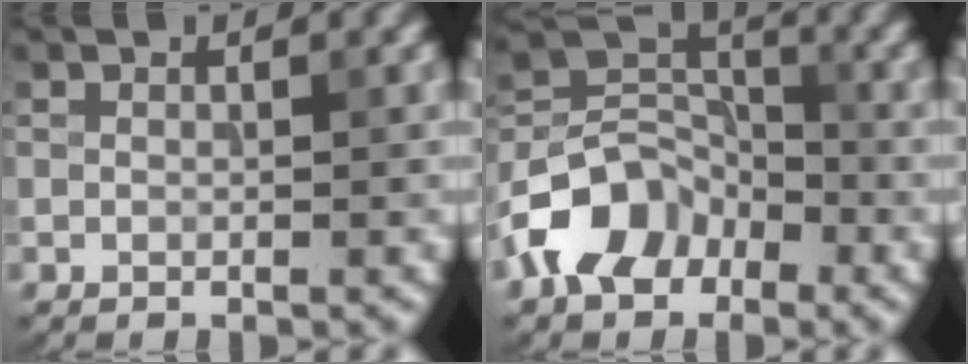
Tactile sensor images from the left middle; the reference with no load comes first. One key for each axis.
{"total": 6.9, "fx": -3.8, "fy": 4.7, "fz": 3.4, "tx": -0.056, "ty": 0.003, "tz": -0.083}